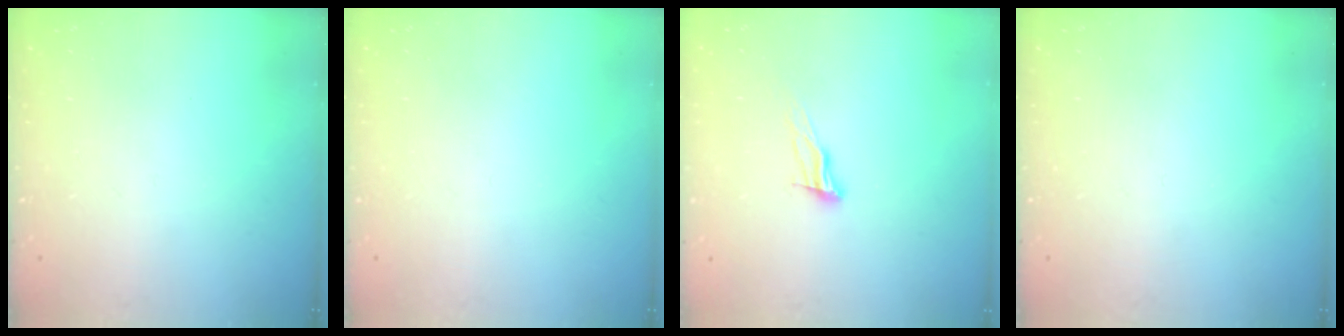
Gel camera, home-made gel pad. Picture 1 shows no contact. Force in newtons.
{"total": 0.0}
{"total": 8.7, "press": 8.4, "slide": 2.4}
{"total": 0.0}